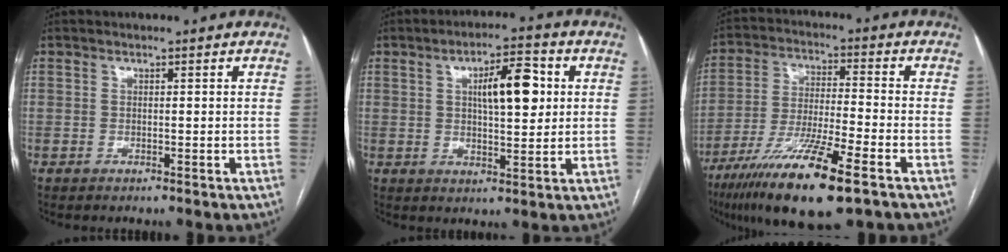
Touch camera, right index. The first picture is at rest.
{"total": 8.6, "force": [2.1, 2.6, 8.0], "torque": [-0.127, 0.015, 0.035]}
{"total": 16.0, "force": [-9.4, 1.3, 12.8], "torque": [-0.247, -0.040, -0.167]}